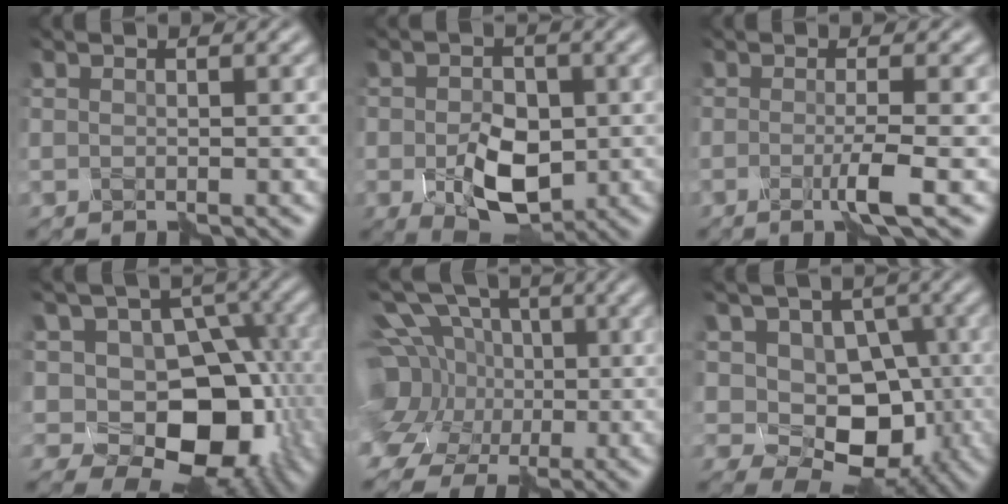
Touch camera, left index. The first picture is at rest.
{"total": 5.4, "force": [-1.6, 3.5, 3.8], "torque": [-0.070, -0.012, -0.024]}
{"total": 2.6, "force": [-0.9, 0.2, 2.4], "torque": [-0.033, -0.005, -0.025]}
{"total": 10.2, "force": [-1.8, 7.3, 6.8], "torque": [-0.079, -0.011, -0.036]}
{"total": 14.6, "force": [0.4, 12.4, 7.6], "torque": [-0.203, 0.035, -0.018]}
{"total": 6.2, "force": [-1.5, 4.9, 3.5], "torque": [-0.044, -0.004, -0.034]}